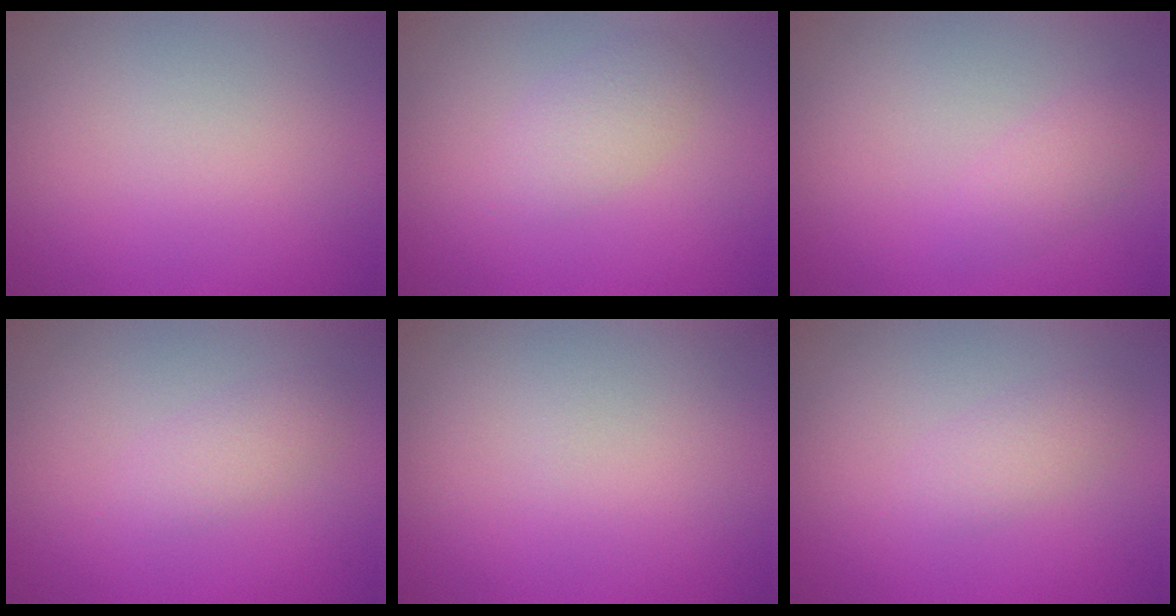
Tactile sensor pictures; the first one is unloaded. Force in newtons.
{"total": 2.2, "press": 2.2, "slide": 0.0}
{"total": 1.6, "press": 1.6, "slide": 0.0}
{"total": 1.8, "press": 1.8, "slide": 0.1}
{"total": 0.0}
{"total": 1.8, "press": 1.8, "slide": 0.1}